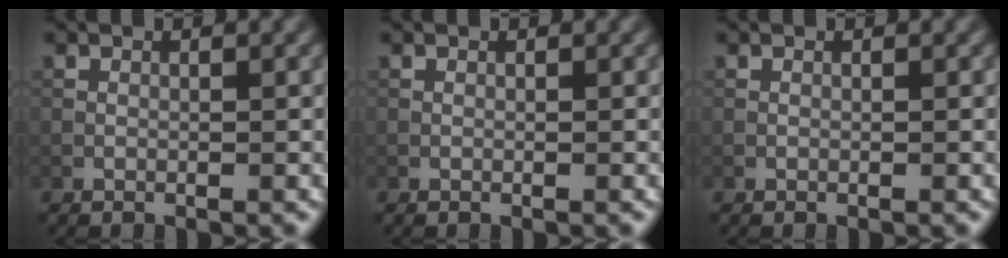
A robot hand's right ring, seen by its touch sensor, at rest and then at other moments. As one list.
[{"total": 0.0}, {"total": 0.0}]